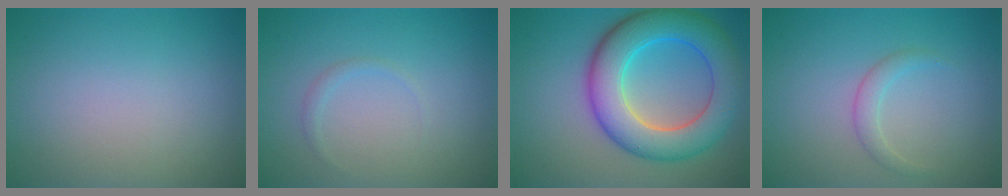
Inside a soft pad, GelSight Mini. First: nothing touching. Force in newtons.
{"total": 0.7, "press": 0.7, "slide": 0.1}
{"total": 9.2, "press": 9.2, "slide": 0.2}
{"total": 1.4, "press": 1.4, "slide": 0.1}